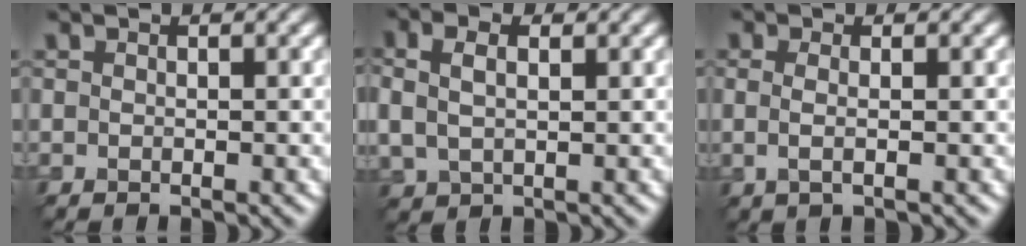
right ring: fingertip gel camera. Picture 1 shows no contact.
{"total": 3.7, "force": [1.1, 2.2, 2.7], "torque": [-0.066, 0.003, 0.023]}
{"total": 1.5, "force": [0.0, 0.4, 1.4], "torque": [-0.031, -0.002, -0.002]}